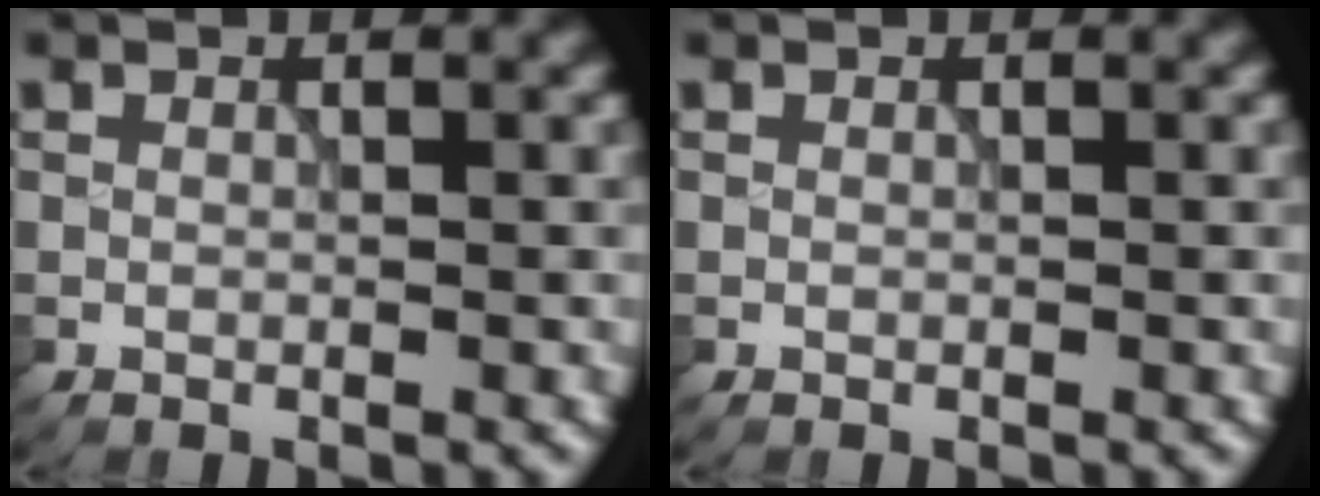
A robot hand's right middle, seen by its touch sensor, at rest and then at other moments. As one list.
[{"total": 0.0}]